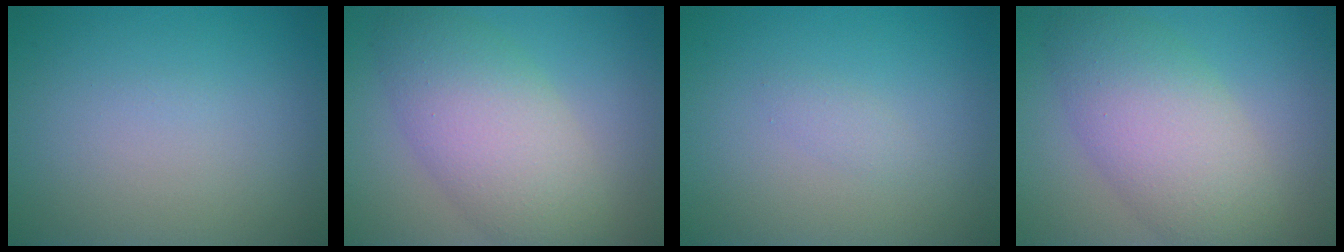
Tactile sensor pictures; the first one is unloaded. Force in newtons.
{"total": 7.1, "press": 7.1, "slide": 0.4}
{"total": 0.8, "press": 0.8, "slide": 0.1}
{"total": 7.1, "press": 7.1, "slide": 0.4}